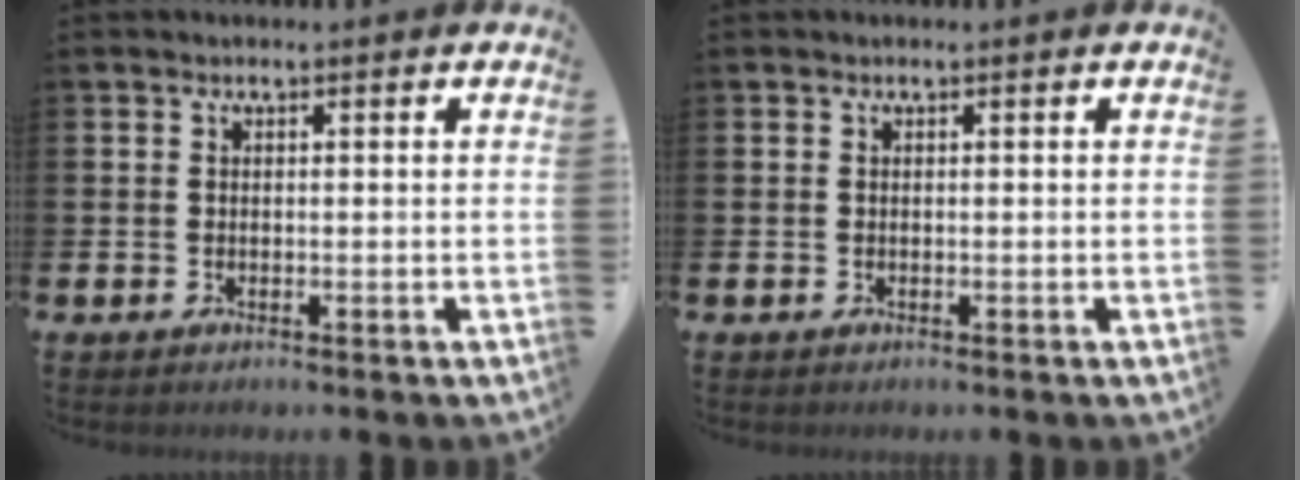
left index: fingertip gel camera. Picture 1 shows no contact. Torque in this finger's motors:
{"motor_torque": [0.00, 0.00, 0.00, 0.00]}